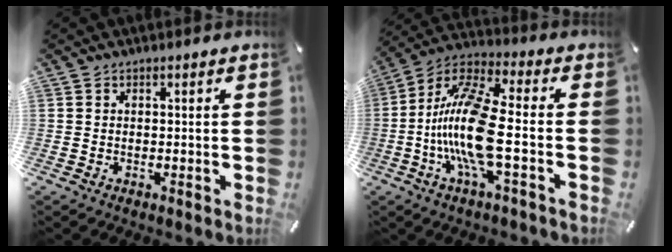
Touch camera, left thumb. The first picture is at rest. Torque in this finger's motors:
{"motor_torque": [-0.43, 2.47, 1.30, -0.50, 0.65]}